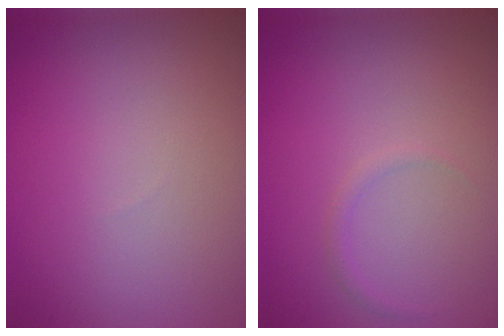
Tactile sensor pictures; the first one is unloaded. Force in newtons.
{"total": 0.7, "press": 0.7, "slide": 0.1}